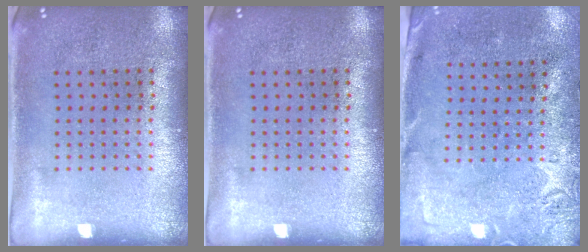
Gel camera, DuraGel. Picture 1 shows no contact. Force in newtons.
{"total": 0.0}
{"total": 2.8, "press": 2.2, "slide": 1.8}